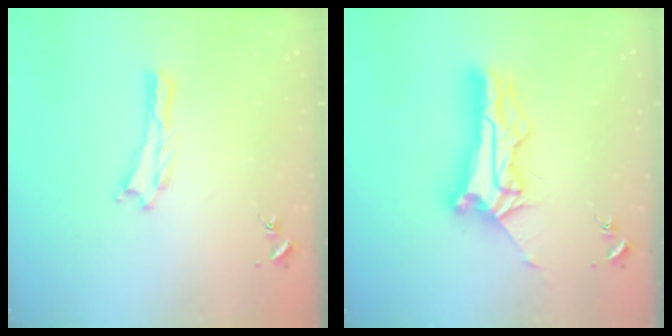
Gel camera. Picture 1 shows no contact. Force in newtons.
{"total": 10.4, "press": 10.3, "slide": 1.1}